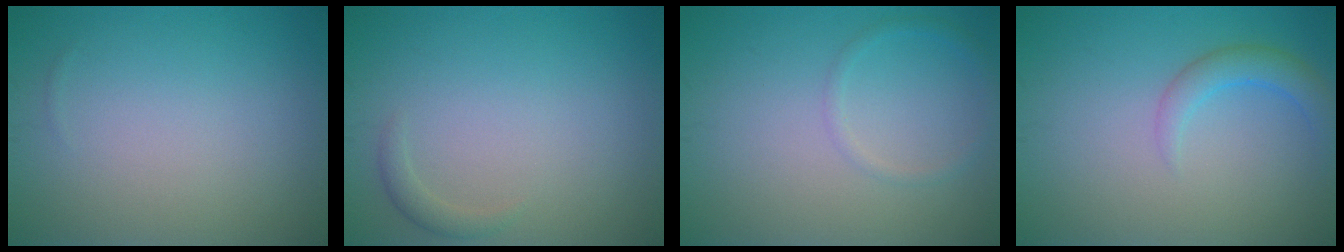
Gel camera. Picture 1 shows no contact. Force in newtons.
{"total": 1.1, "press": 1.1, "slide": 0.0}
{"total": 1.1, "press": 1.1, "slide": 0.1}
{"total": 2.4, "press": 2.4, "slide": 0.3}